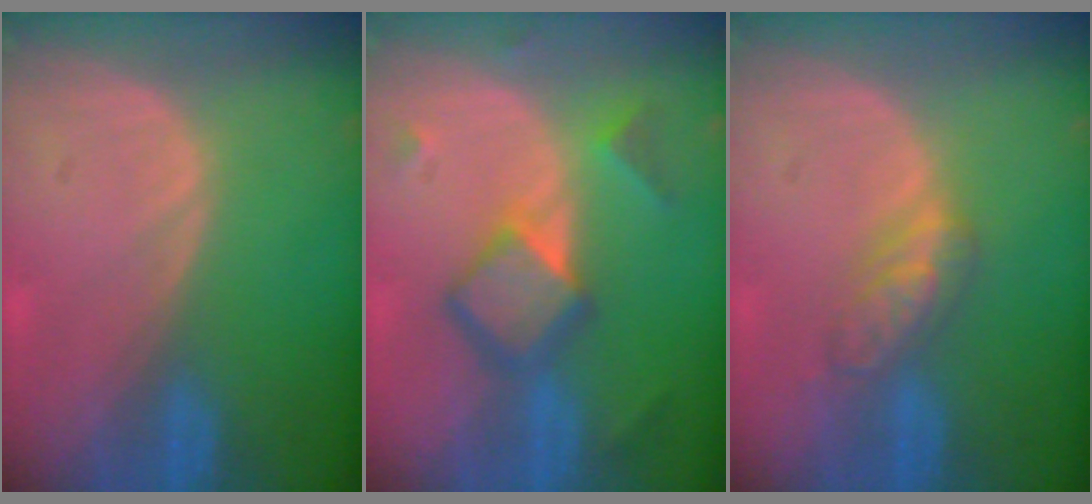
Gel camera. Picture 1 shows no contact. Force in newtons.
{"total": 6.8, "press": 6.8, "slide": 0.5}
{"total": 4.5, "press": 4.5, "slide": 0.7}